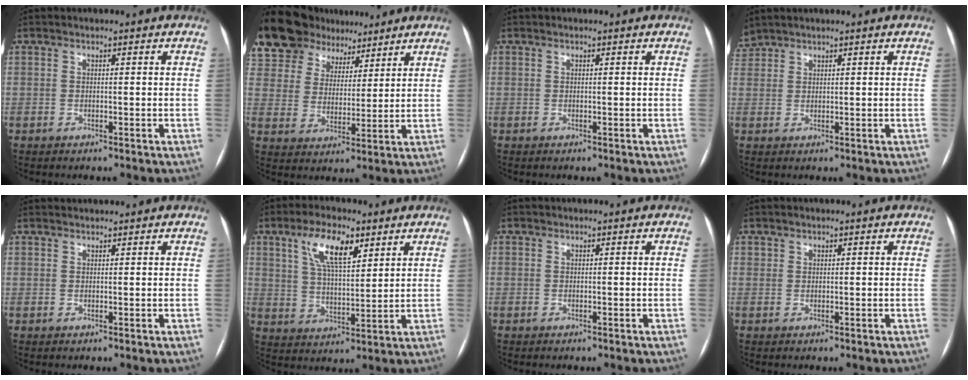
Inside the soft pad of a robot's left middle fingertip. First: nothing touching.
{"total": 14.6, "force": [12.0, 7.4, 4.0], "torque": [-0.114, 0.027, 0.220]}
{"total": 0.0}
{"total": 2.3, "force": [2.2, 0.7, 0.0], "torque": [-0.009, 0.017, 0.048]}
{"total": 2.0, "force": [2.0, 0.2, 0.3], "torque": [-0.001, 0.017, 0.034]}
{"total": 9.1, "force": [4.9, 3.1, 7.0], "torque": [-0.136, 0.011, 0.092]}
{"total": 0.0}
{"total": 0.7, "force": [0.4, 0.5, 0.0], "torque": [0.006, -0.002, 0.005]}